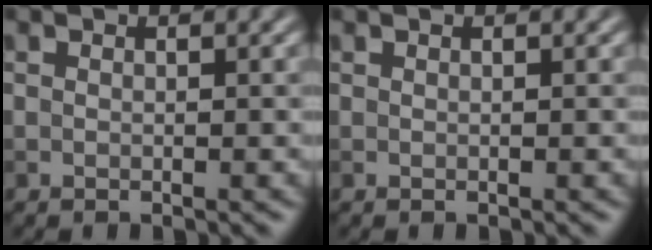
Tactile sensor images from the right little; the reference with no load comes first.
{"total": 0.0}